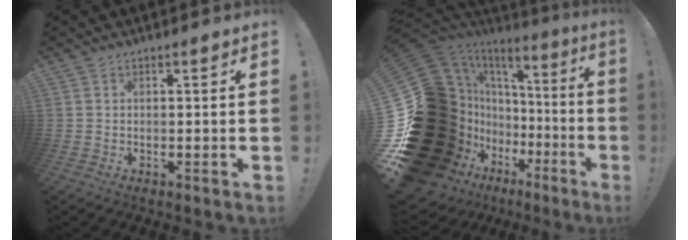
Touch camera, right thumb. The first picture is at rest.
{"total": 26.8, "force": [-6.1, 18.1, 18.8], "torque": [-0.302, -0.042, -0.006]}